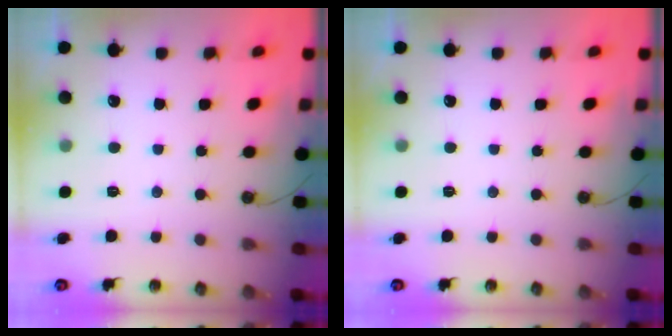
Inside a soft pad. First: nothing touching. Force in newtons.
{"total": 0.0}